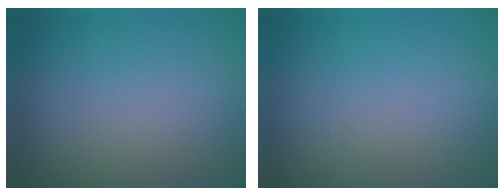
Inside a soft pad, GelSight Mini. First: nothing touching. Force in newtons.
{"total": 0.0}